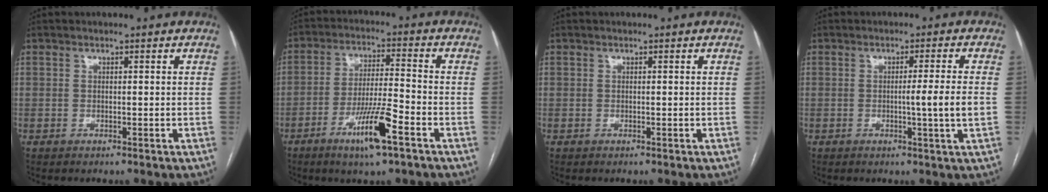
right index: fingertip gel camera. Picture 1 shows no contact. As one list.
[{"total": 9.8, "force": [-5.2, 0.5, 8.2], "torque": [-0.153, -0.011, -0.091]}, {"total": 0.0}, {"total": 5.0, "force": [-0.6, -1.2, 4.8], "torque": [-0.071, -0.006, -0.009]}]